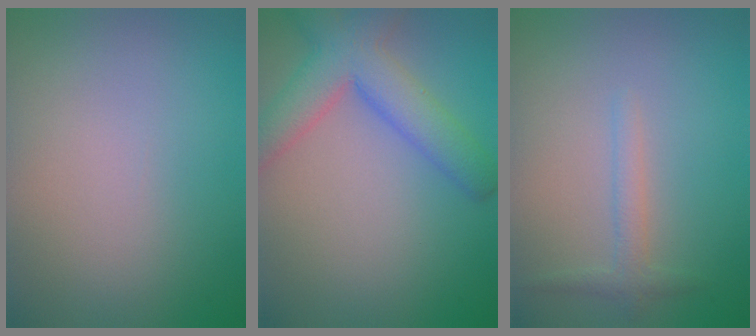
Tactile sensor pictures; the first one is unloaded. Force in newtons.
{"total": 6.3, "press": 6.2, "slide": 0.4}
{"total": 1.6, "press": 1.6, "slide": 0.1}